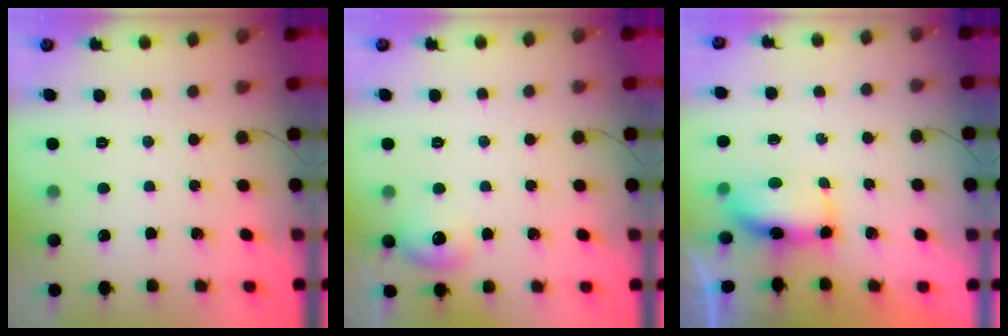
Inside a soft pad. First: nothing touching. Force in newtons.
{"total": 7.1, "press": 6.9, "slide": 1.5}
{"total": 7.5, "press": 6.8, "slide": 3.2}